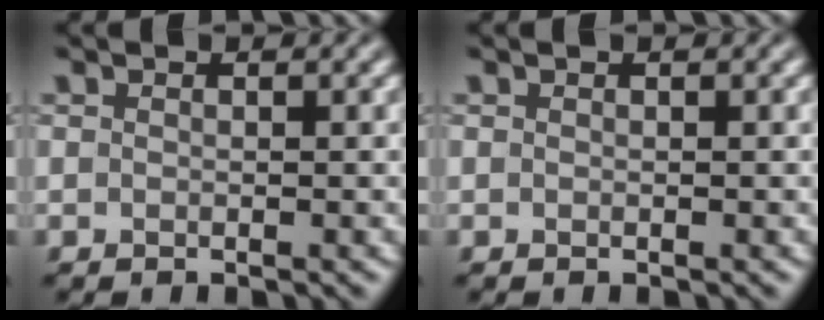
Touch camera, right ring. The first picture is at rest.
{"total": 0.0}